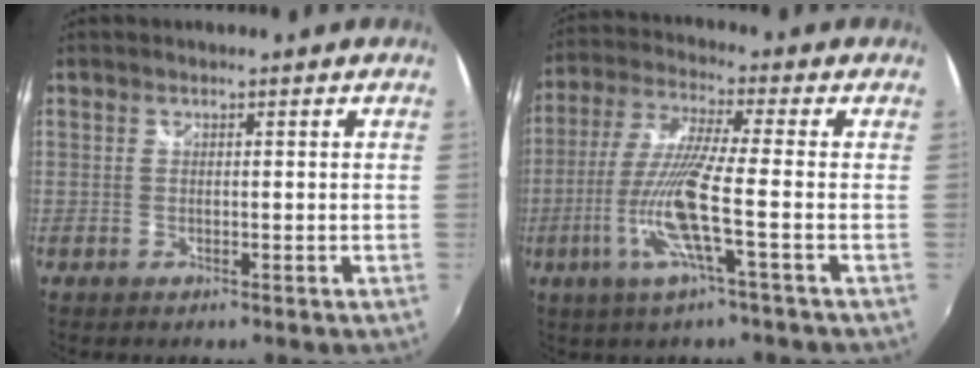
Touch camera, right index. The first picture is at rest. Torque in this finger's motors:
{"motor_torque": [1.62, 0.52, 0.48, 0.15]}